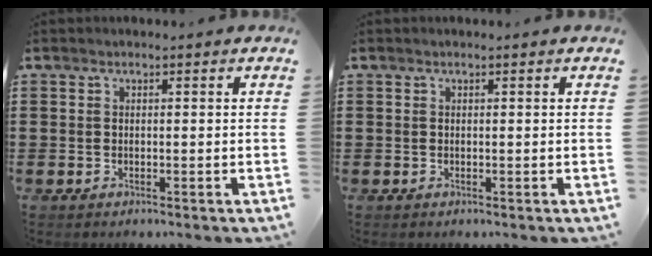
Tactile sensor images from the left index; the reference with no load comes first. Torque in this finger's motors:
{"motor_torque": [-0.01, 0.01, -0.01, -0.01]}